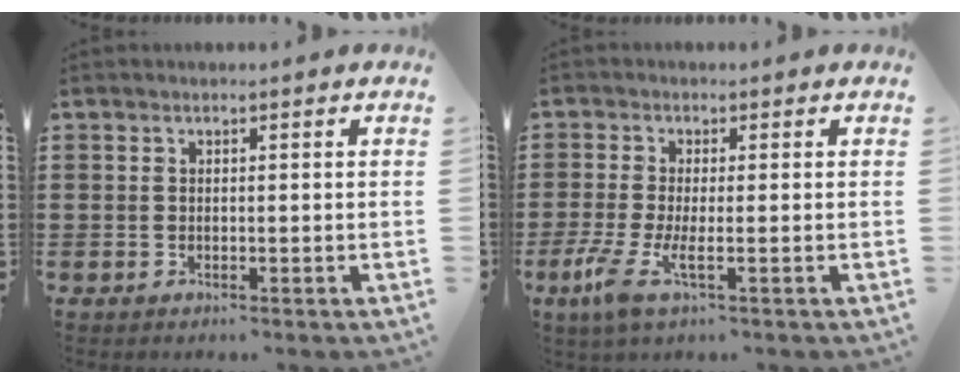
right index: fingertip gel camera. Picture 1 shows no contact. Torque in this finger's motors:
{"motor_torque": [0.31, 0.26, 0.45, 0.09]}